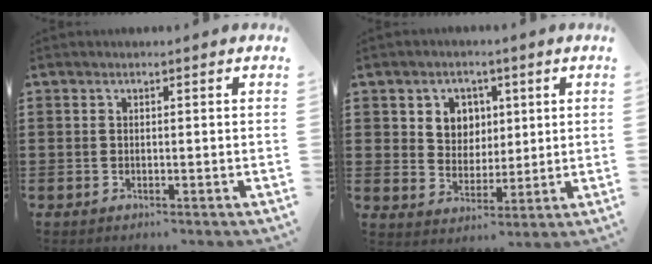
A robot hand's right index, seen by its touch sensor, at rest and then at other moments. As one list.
[{"total": 5.2, "force": [1.9, 4.6, 1.4], "torque": [-0.042, 0.014, 0.030]}]